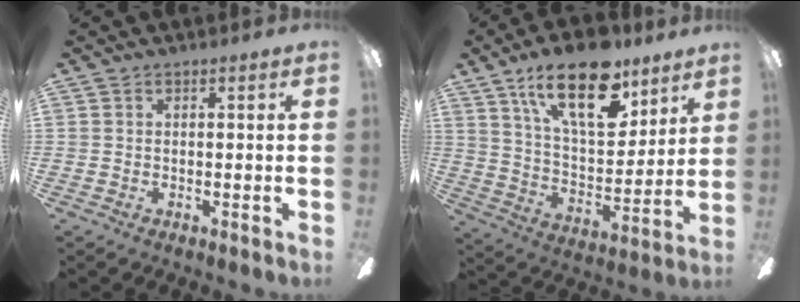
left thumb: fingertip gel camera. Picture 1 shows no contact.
{"total": 22.3, "force": [13.7, 10.1, 14.4], "torque": [-0.236, -0.067, 0.236]}